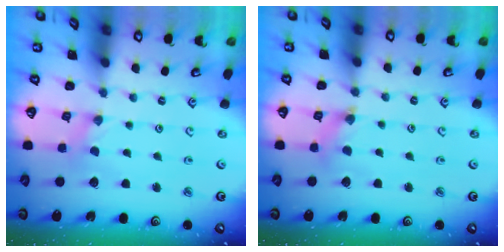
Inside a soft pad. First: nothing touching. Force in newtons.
{"total": 3.2, "press": 3.2, "slide": 0.4}